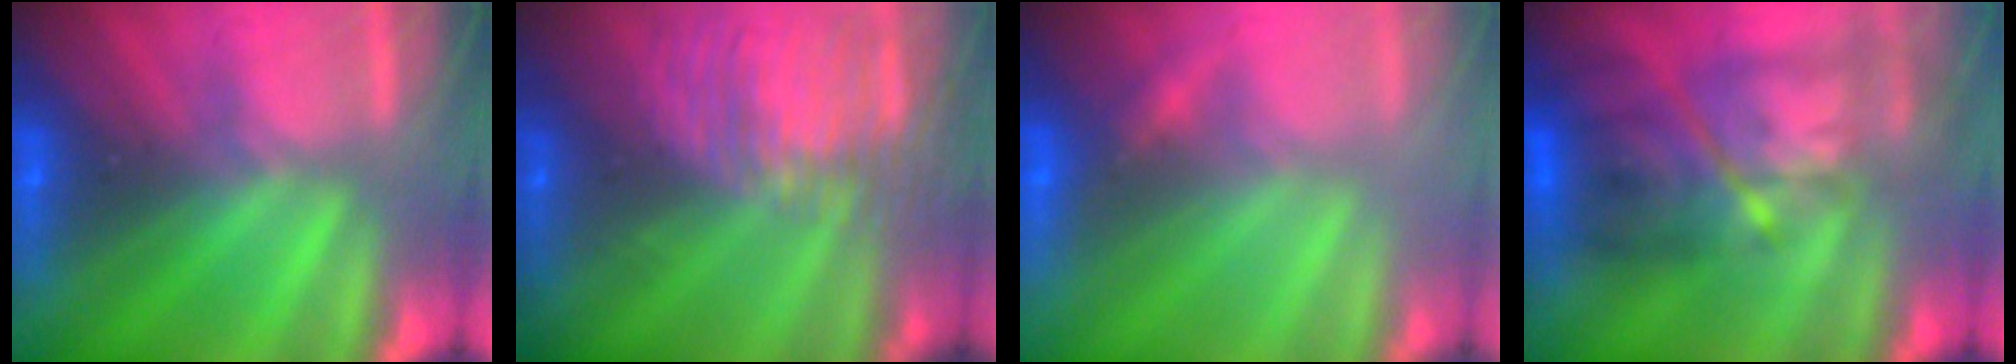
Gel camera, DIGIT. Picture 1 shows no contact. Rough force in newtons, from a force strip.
{"total": 7.1}
{"total": 2.4}
{"total": 9.4}